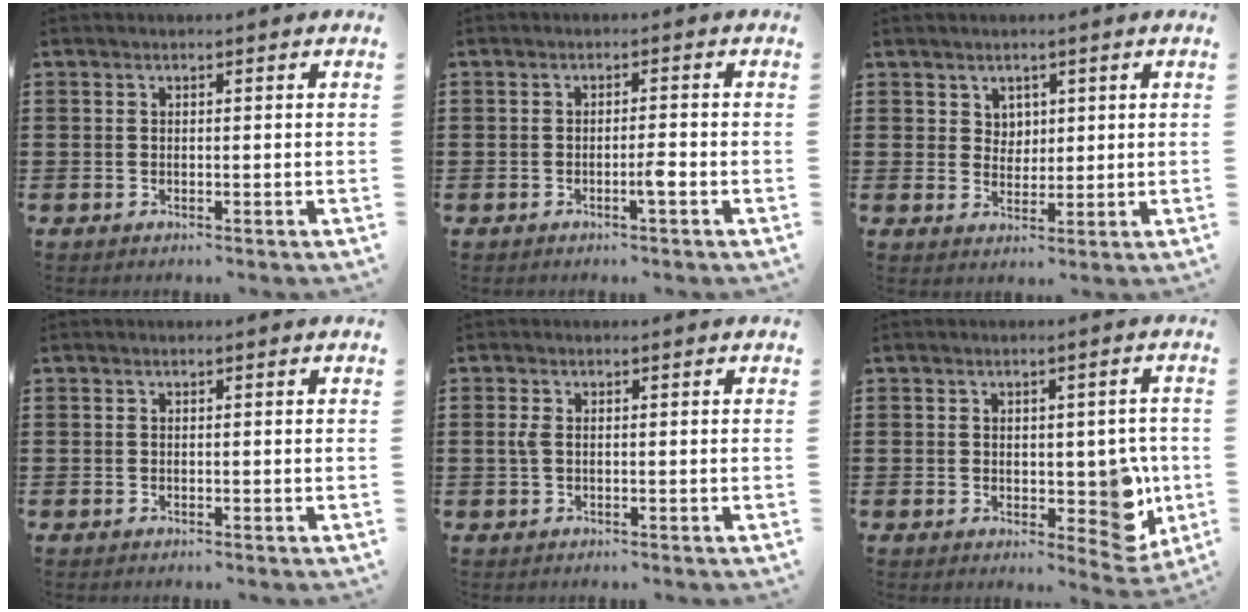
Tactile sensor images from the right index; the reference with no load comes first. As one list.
[{"total": 2.4, "force": [-1.1, 0.0, 2.1], "torque": [-0.035, 0.001, -0.021]}, {"total": 3.0, "force": [1.8, 2.3, 0.6], "torque": [-0.020, 0.010, 0.034]}, {"total": 0.0}, {"total": 1.7, "force": [0.0, 0.7, 1.5], "torque": [-0.045, -0.002, -0.006]}, {"total": 6.7, "force": [-0.1, 4.5, 5.0], "torque": [-0.050, -0.002, -0.001]}]